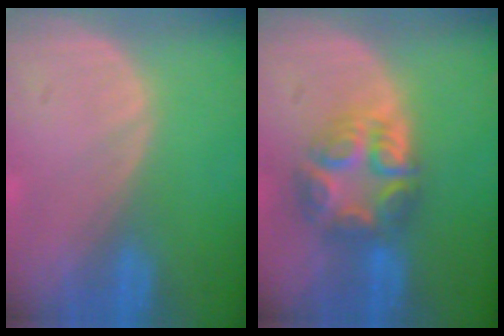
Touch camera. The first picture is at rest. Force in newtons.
{"total": 7.6, "press": 6.7, "slide": 3.6}